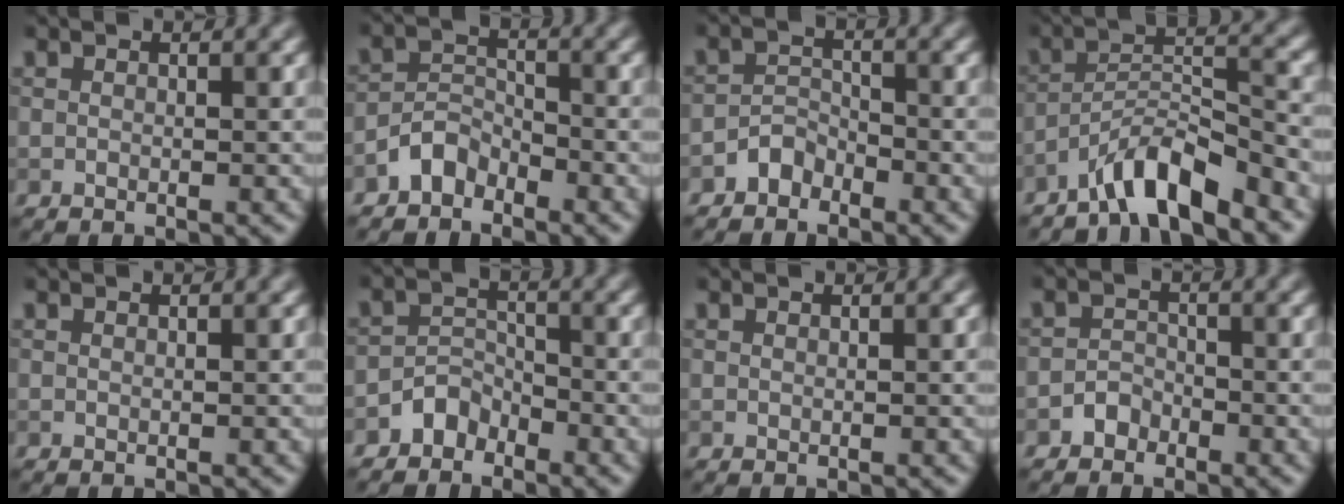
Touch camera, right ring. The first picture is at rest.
{"total": 2.5, "force": [-2.1, 1.2, 0.8], "torque": [-0.010, 0.014, -0.044]}
{"total": 2.0, "force": [-1.6, 1.0, 0.5], "torque": [-0.005, 0.013, -0.033]}
{"total": 6.1, "force": [-4.8, 0.8, 3.6], "torque": [-0.057, 0.011, -0.091]}
{"total": 0.0}
{"total": 2.3, "force": [-1.8, 1.3, 0.4], "torque": [-0.001, 0.014, -0.037]}
{"total": 0.0}
{"total": 1.5, "force": [-1.1, 0.9, 0.2], "torque": [-0.001, 0.010, -0.021]}